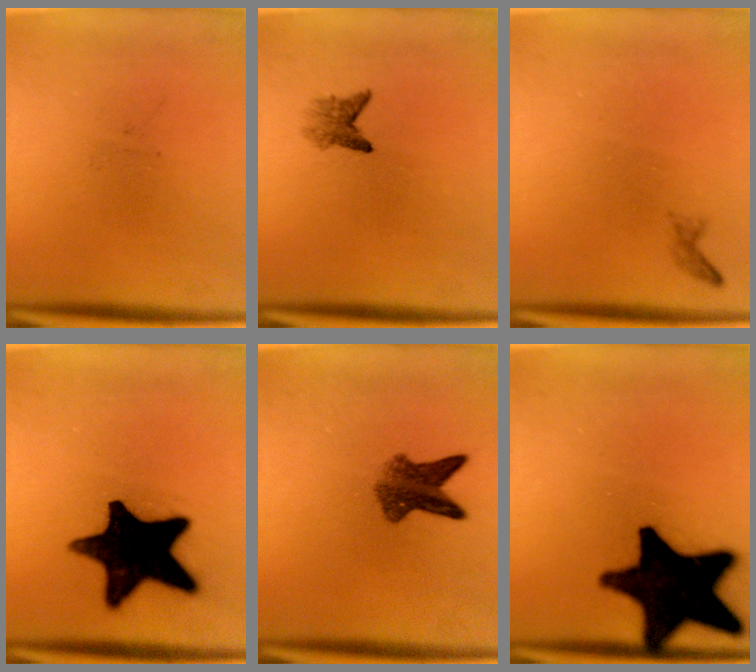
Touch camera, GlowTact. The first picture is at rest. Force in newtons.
{"total": 2.0}
{"total": 0.6}
{"total": 17.2}
{"total": 5.7}
{"total": 19.3}